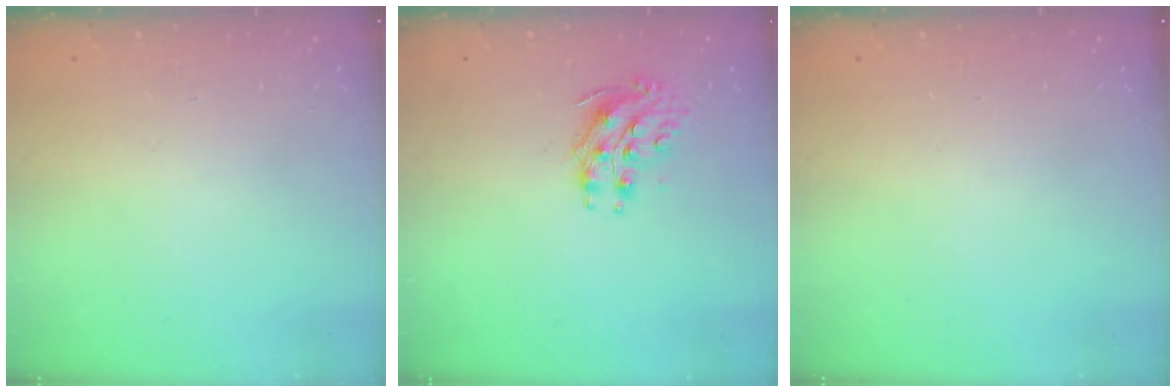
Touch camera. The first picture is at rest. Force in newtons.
{"total": 9.0, "press": 9.0, "slide": 0.4}
{"total": 0.0}